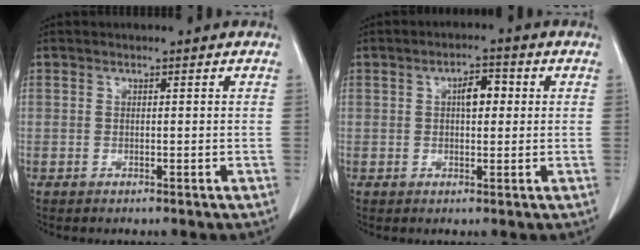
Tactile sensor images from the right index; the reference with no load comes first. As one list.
[{"total": 3.9, "force": [0.8, 1.7, 3.4], "torque": [-0.053, 0.011, 0.010]}]